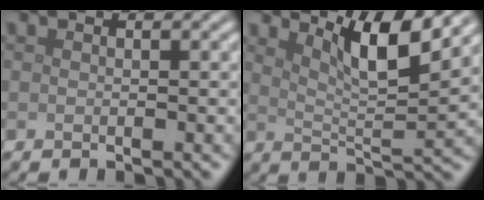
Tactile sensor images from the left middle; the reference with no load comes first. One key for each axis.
{"total": 6.1, "fx": 4.1, "fy": 1.1, "fz": 4.4, "tx": -0.072, "ty": -0.003, "tz": 0.070}